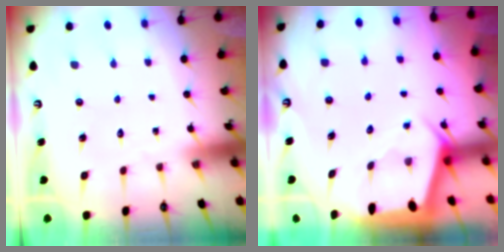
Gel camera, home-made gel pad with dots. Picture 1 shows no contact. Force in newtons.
{"total": 2.0, "press": 2.0, "slide": 0.5}